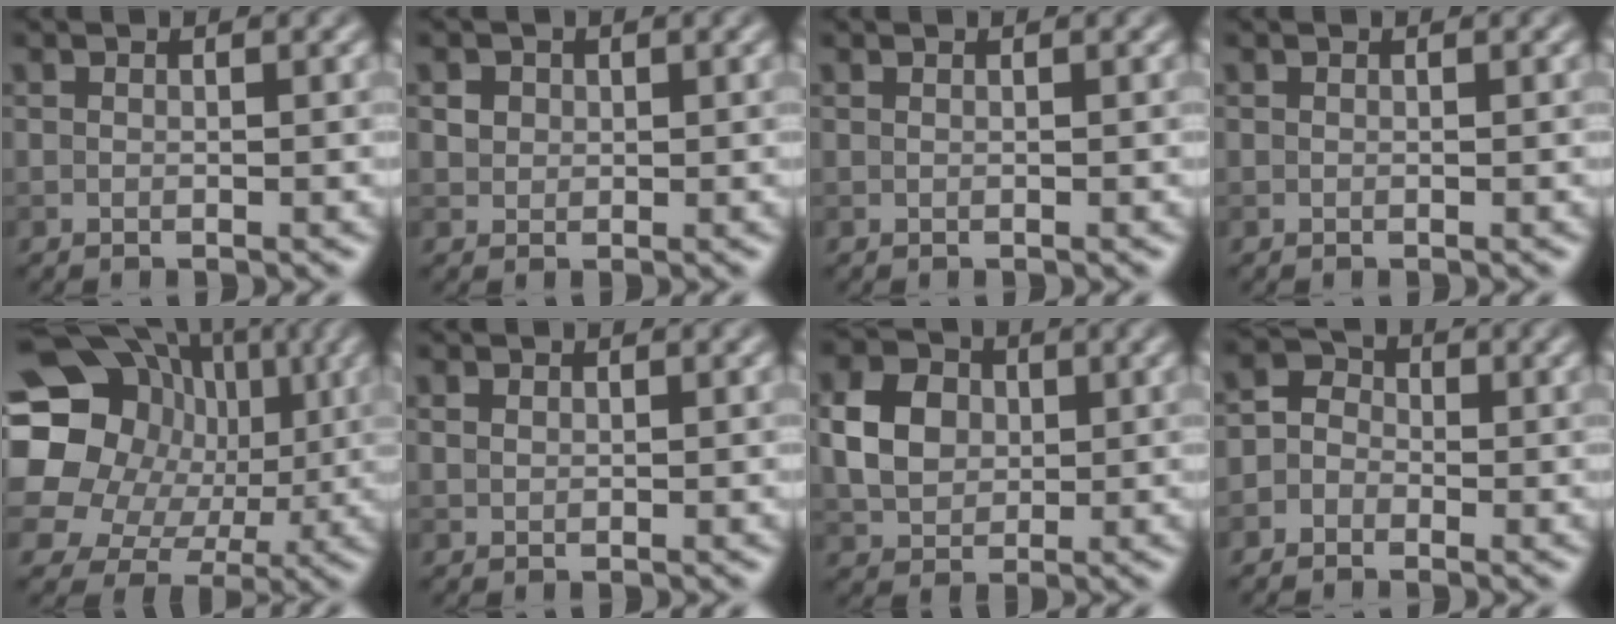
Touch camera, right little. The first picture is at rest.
{"total": 1.6, "force": [0.7, 1.3, 0.6], "torque": [-0.016, -0.002, 0.020]}
{"total": 0.0}
{"total": 0.0}
{"total": 19.7, "force": [3.3, 17.4, 8.6], "torque": [-0.206, 0.040, 0.025]}
{"total": 0.7, "force": [0.4, 0.5, 0.3], "torque": [-0.009, 0.000, 0.010]}
{"total": 4.7, "force": [0.5, 3.8, 2.7], "torque": [-0.062, 0.006, 0.007]}
{"total": 2.5, "force": [-1.0, 2.1, 0.9], "torque": [0.000, 0.007, -0.031]}